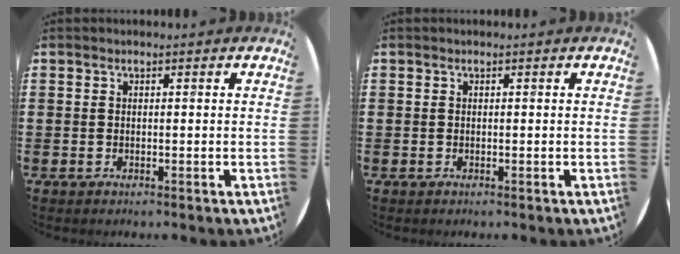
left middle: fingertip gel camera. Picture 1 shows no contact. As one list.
[{"total": 0.0}]